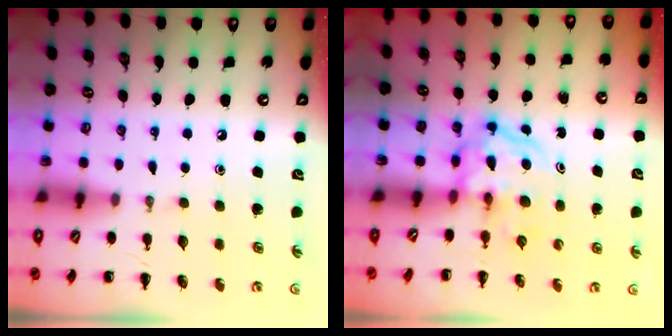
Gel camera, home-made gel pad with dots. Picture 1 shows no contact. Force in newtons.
{"total": 3.9, "press": 3.9, "slide": 0.4}